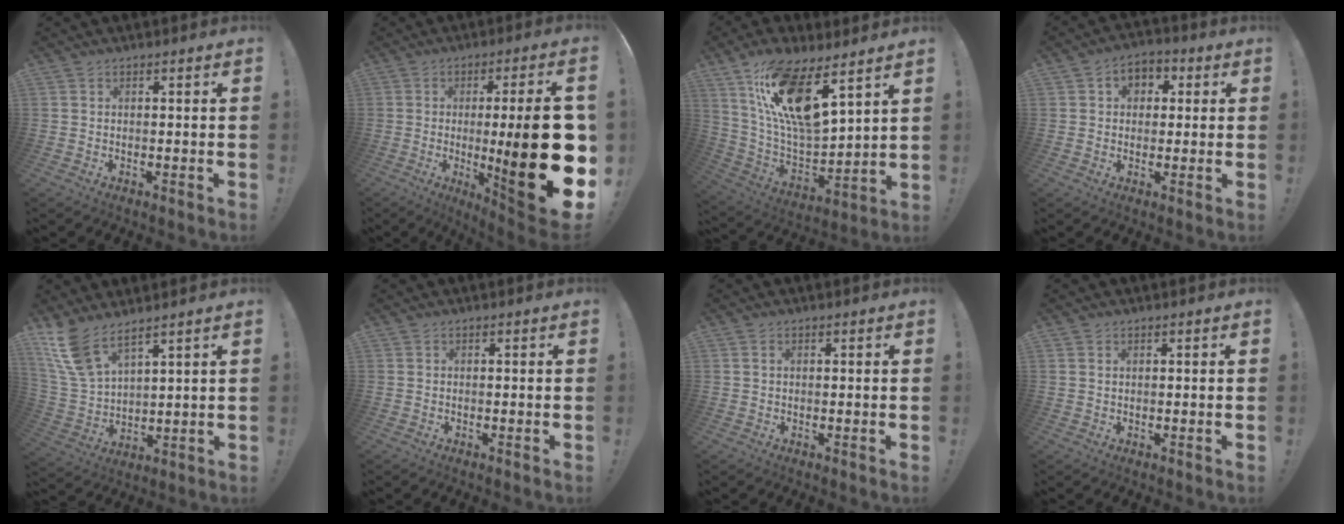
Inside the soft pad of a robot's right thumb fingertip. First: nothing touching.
{"total": 26.9, "force": [-1.8, 5.2, 26.3], "torque": [-0.382, -0.017, -0.013]}
{"total": 17.8, "force": [11.0, 5.5, 12.9], "torque": [-0.251, -0.067, 0.190]}
{"total": 5.3, "force": [0.7, 4.6, 2.5], "torque": [-0.035, 0.007, 0.013]}
{"total": 11.5, "force": [8.5, 4.2, 6.6], "torque": [-0.149, -0.039, 0.168]}
{"total": 0.0}
{"total": 0.6, "force": [0.3, 0.5, 0.3], "torque": [-0.010, 0.004, 0.006]}
{"total": 0.8, "force": [0.5, 0.6, 0.3], "torque": [-0.005, 0.000, 0.010]}